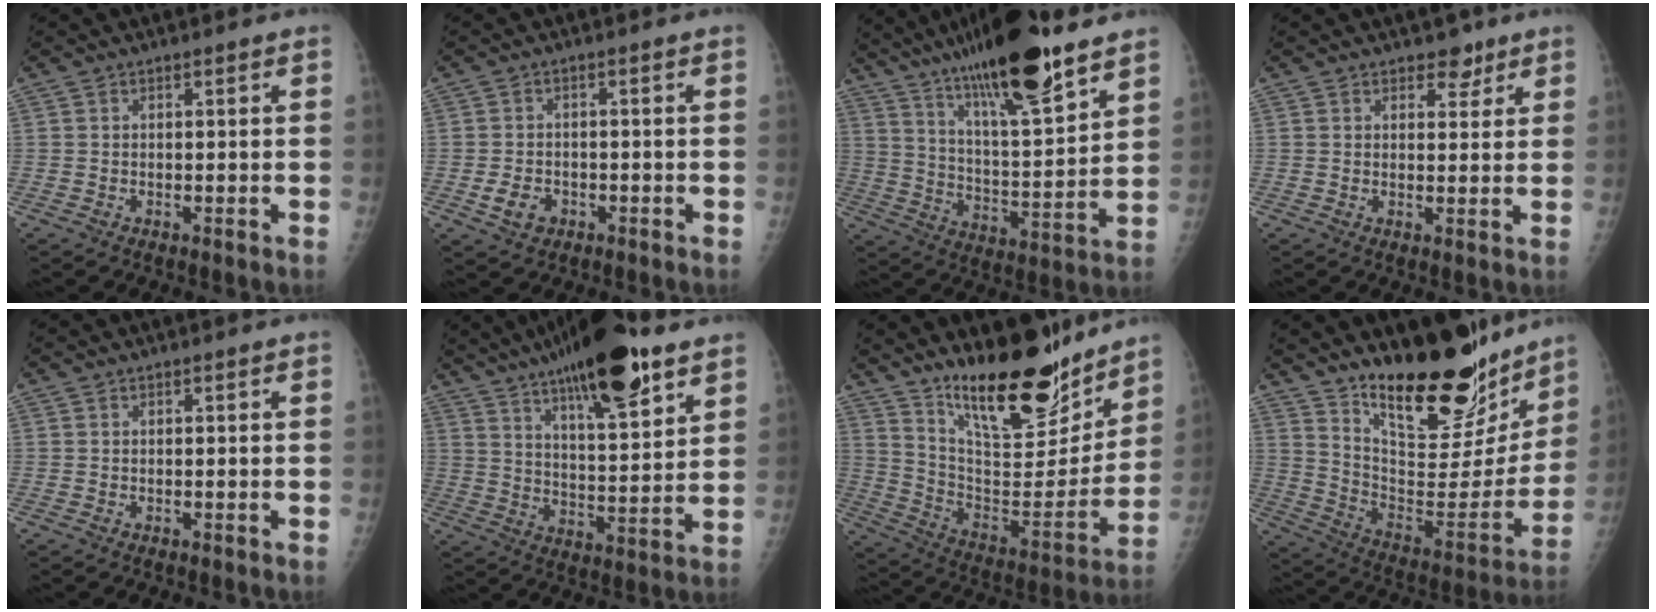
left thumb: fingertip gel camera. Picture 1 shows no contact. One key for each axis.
{"total": 4.0, "fx": -1.4, "fy": 3.1, "fz": 2.1, "tx": -0.032, "ty": 0.004, "tz": -0.020}
{"total": 21.6, "fx": 15.1, "fy": 3.8, "fz": 15.0, "tx": -0.242, "ty": -0.065, "tz": 0.258}
{"total": 3.6, "fx": 2.5, "fy": 2.1, "fz": 1.4, "tx": 0.003, "ty": -0.014, "tz": 0.035}
{"total": 0.0}
{"total": 22.0, "fx": 13.6, "fy": 6.1, "fz": 16.2, "tx": -0.246, "ty": -0.048, "tz": 0.218}
{"total": 22.2, "fx": 17.1, "fy": 6.7, "fz": 12.5, "tx": -0.151, "ty": -0.113, "tz": 0.289}
{"total": 25.4, "fx": 19.5, "fy": 8.7, "fz": 13.7, "tx": -0.167, "ty": -0.120, "tz": 0.305}